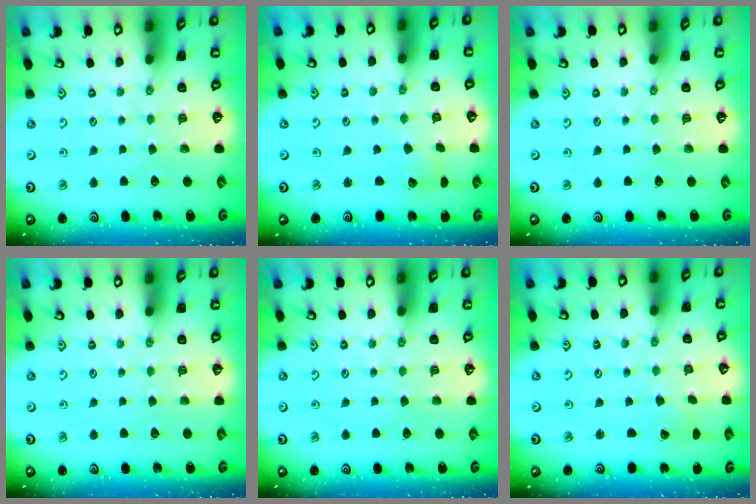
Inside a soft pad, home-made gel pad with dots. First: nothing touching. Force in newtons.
{"total": 2.6, "press": 2.5, "slide": 0.3}
{"total": 0.0}
{"total": 0.0}
{"total": 0.0}
{"total": 0.9, "press": 0.9, "slide": 0.1}